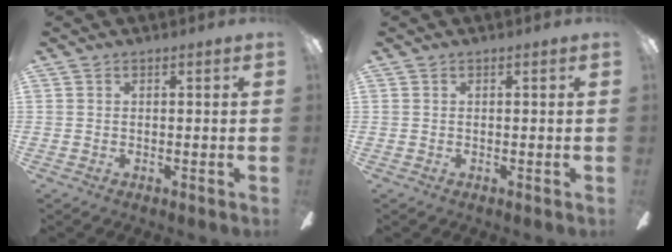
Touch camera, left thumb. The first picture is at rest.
{"total": 0.0}